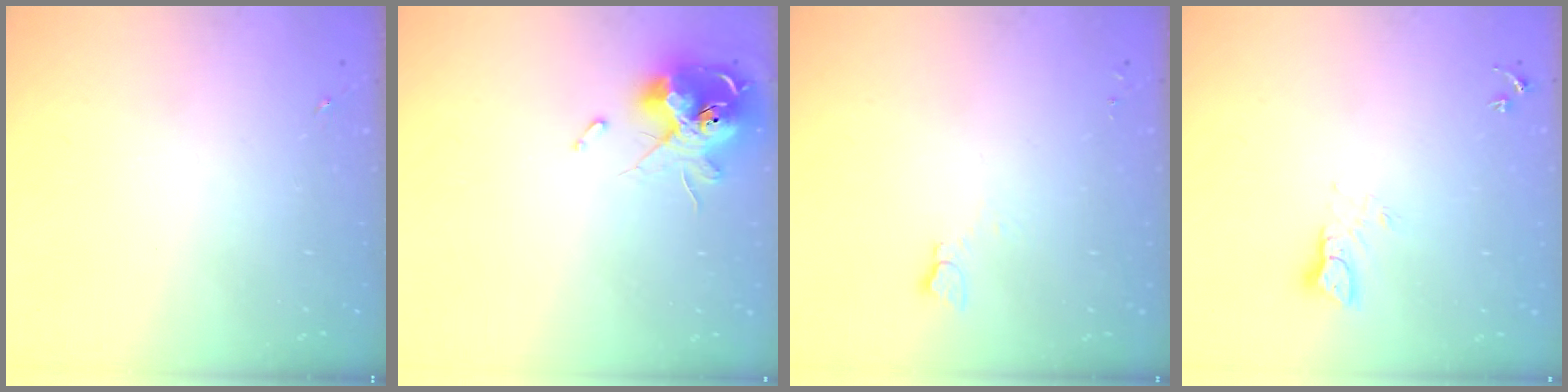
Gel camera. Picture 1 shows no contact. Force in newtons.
{"total": 13.9, "press": 13.8, "slide": 1.9}
{"total": 2.7, "press": 2.7, "slide": 0.3}
{"total": 3.7, "press": 3.7, "slide": 0.4}